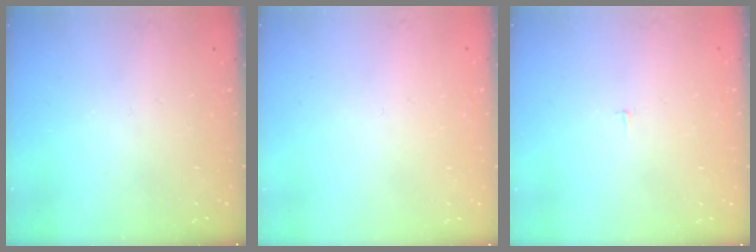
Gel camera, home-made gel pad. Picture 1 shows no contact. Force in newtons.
{"total": 0.9, "press": 0.9, "slide": 0.1}
{"total": 1.2, "press": 1.2, "slide": 0.1}